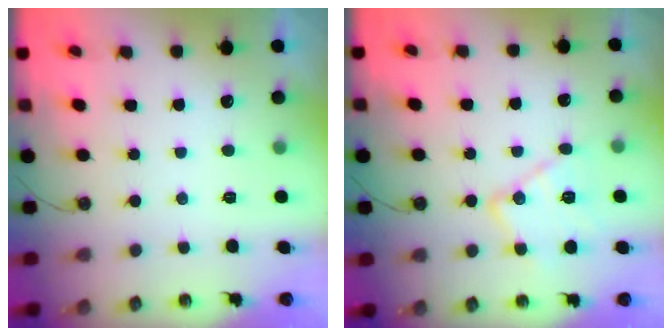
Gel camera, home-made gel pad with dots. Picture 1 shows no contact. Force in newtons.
{"total": 13.2, "press": 13.2, "slide": 0.8}